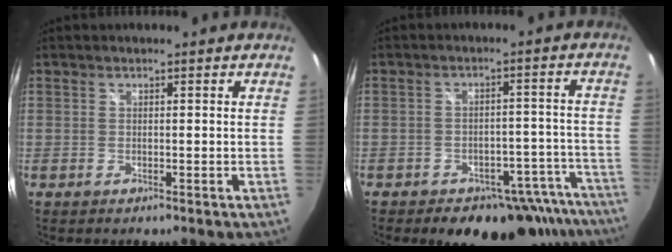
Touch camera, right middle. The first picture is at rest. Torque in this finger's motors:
{"motor_torque": [1.07, -1.07, 0.22, 0.07]}